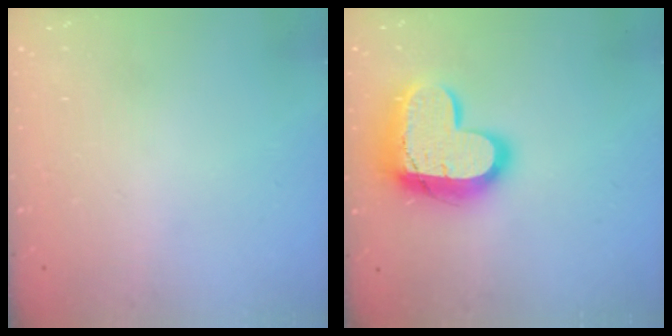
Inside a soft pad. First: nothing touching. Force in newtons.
{"total": 16.4, "press": 16.3, "slide": 1.5}